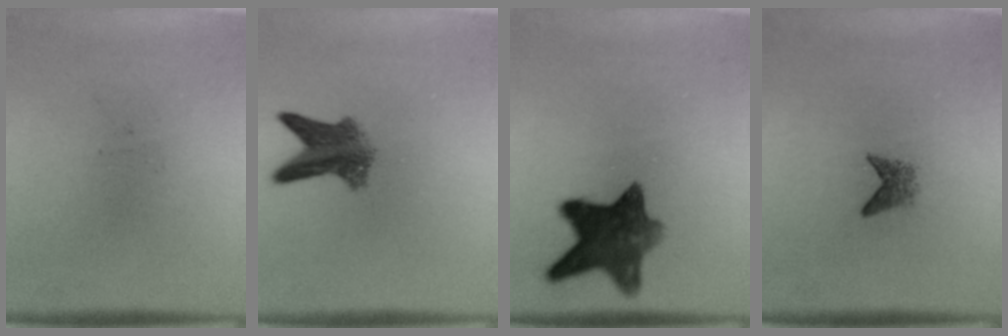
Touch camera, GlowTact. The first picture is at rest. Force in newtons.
{"total": 5.5}
{"total": 9.9}
{"total": 1.6}